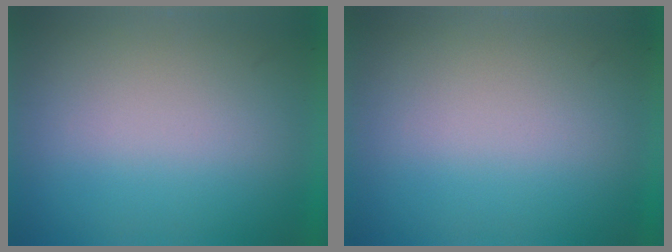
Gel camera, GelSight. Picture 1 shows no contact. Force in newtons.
{"total": 0.0}